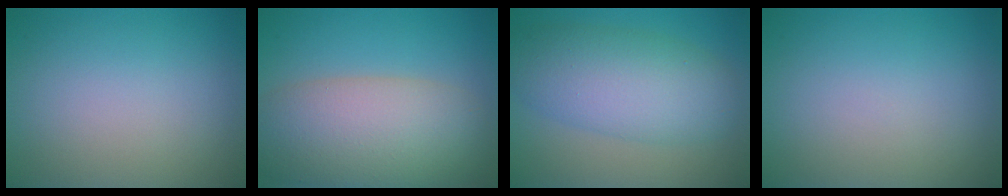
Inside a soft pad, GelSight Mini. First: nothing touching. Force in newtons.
{"total": 9.6, "press": 9.6, "slide": 0.7}
{"total": 7.1, "press": 7.1, "slide": 0.0}
{"total": 0.0}